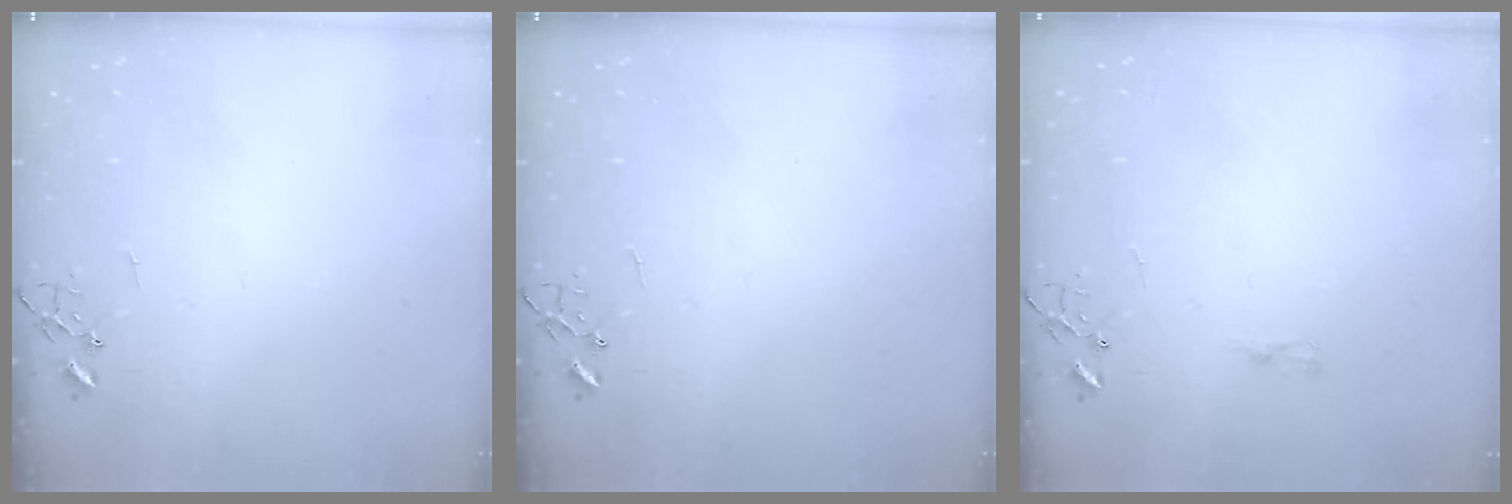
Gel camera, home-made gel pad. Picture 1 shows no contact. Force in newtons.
{"total": 0.0}
{"total": 4.7, "press": 4.6, "slide": 0.5}